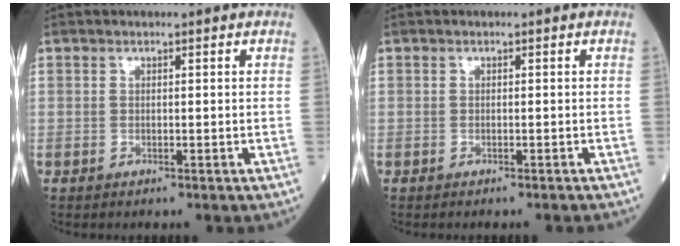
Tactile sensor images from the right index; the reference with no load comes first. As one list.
[{"total": 1.8, "force": [-1.7, -0.3, 0.5], "torque": [-0.005, 0.001, -0.022]}]